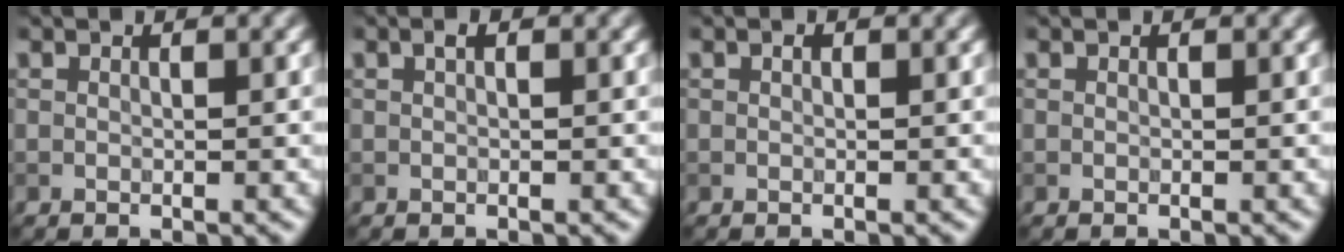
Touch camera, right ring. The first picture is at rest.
{"total": 0.6, "force": [0.1, 0.3, 0.5], "torque": [-0.011, 0.002, 0.002]}
{"total": 0.0}
{"total": 0.0}